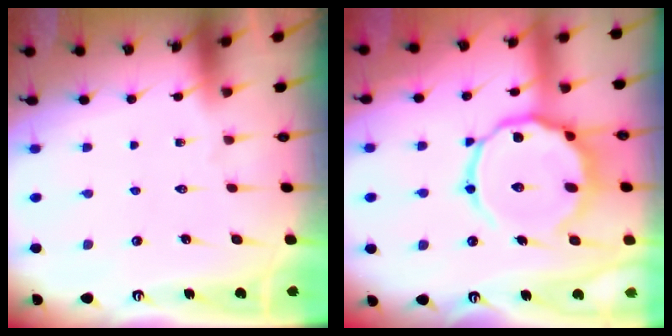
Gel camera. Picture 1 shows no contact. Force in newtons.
{"total": 16.0, "press": 16.0, "slide": 1.5}